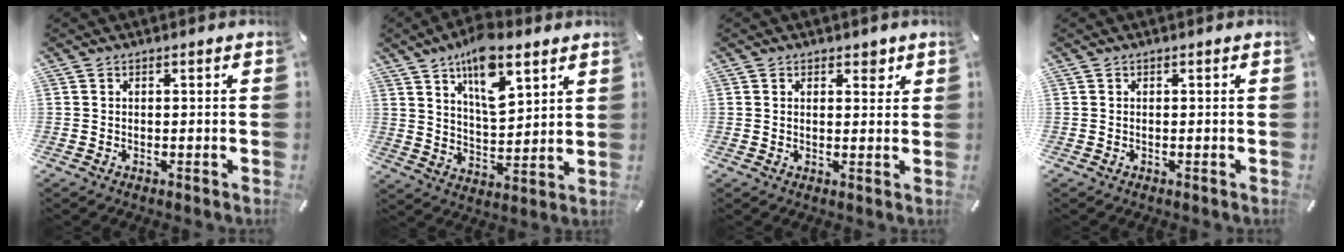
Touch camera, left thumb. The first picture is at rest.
{"total": 13.7, "force": [8.5, 6.2, 8.7], "torque": [-0.141, -0.034, 0.149]}
{"total": 2.8, "force": [1.6, 1.8, 1.3], "torque": [-0.006, -0.004, 0.022]}
{"total": 0.0}